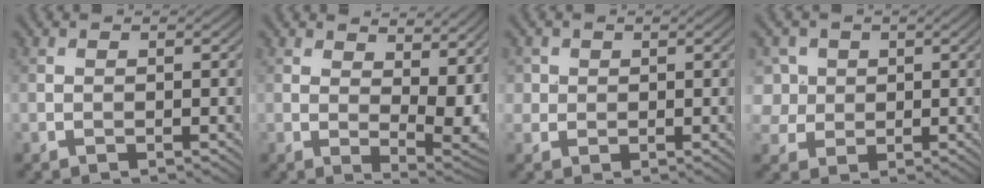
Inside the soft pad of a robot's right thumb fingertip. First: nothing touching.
{"total": 9.8, "force": [4.7, 4.4, 7.4], "torque": [-0.111, -0.012, 0.082]}
{"total": 2.0, "force": [0.7, 1.9, 0.4], "torque": [-0.012, -0.006, 0.014]}
{"total": 5.3, "force": [1.5, 4.6, 2.1], "torque": [-0.083, 0.005, 0.030]}